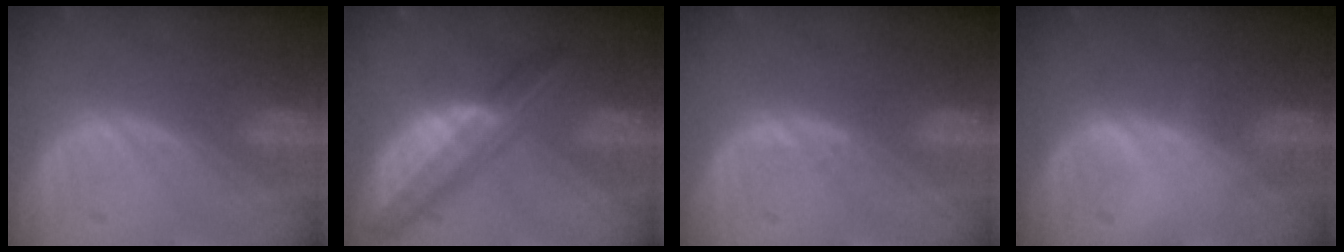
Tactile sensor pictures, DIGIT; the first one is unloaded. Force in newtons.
{"total": 7.8, "press": 6.6, "slide": 4.1}
{"total": 0.7, "press": 0.7, "slide": 0.1}
{"total": 0.5, "press": 0.1, "slide": 0.5}